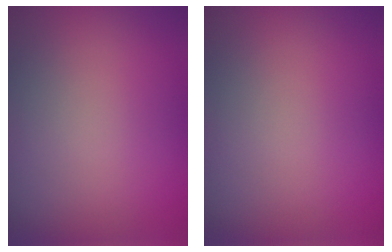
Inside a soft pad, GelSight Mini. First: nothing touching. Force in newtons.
{"total": 0.0}